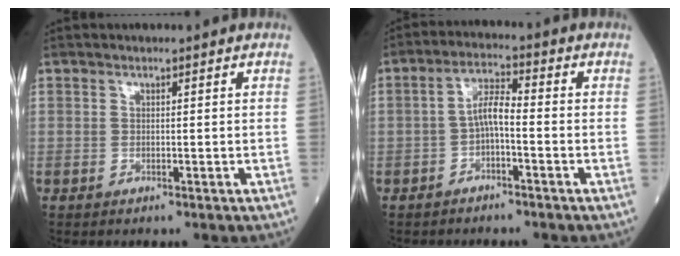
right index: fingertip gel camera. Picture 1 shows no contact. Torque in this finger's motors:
{"motor_torque": [0.73, -0.15, 0.40, 0.11]}